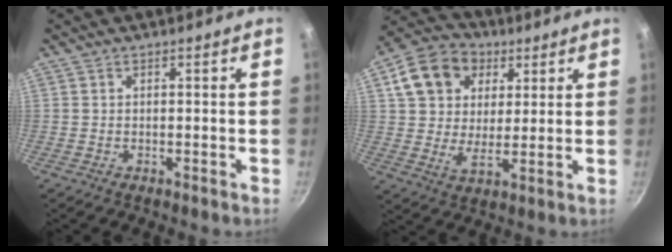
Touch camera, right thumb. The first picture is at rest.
{"total": 14.2, "force": [5.7, 10.5, 7.6], "torque": [-0.125, -0.001, 0.087]}